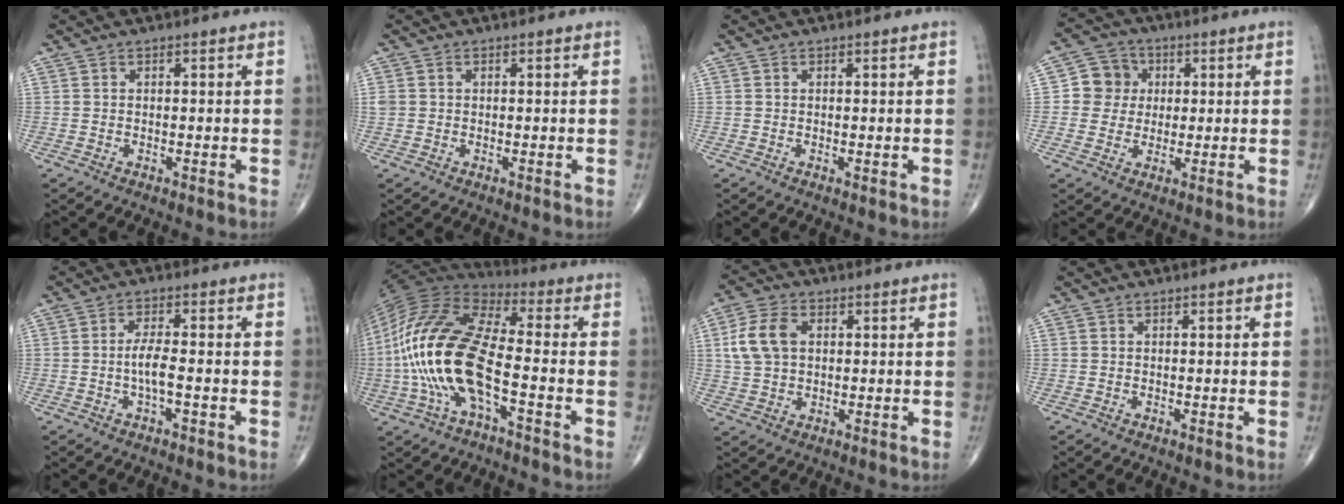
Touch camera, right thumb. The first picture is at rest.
{"total": 1.7, "force": [0.2, 1.5, 0.7], "torque": [-0.017, 0.007, 0.009]}
{"total": 0.0}
{"total": 7.0, "force": [0.9, 6.7, 1.9], "torque": [0.006, 0.007, 0.005]}
{"total": 3.9, "force": [-0.9, 1.0, 3.7], "torque": [-0.080, 0.009, -0.019]}
{"total": 20.5, "force": [-4.5, 7.8, 18.5], "torque": [-0.397, 0.029, -0.087]}
{"total": 8.2, "force": [1.7, 5.6, 5.8], "torque": [-0.115, 0.008, 0.033]}
{"total": 0.0}